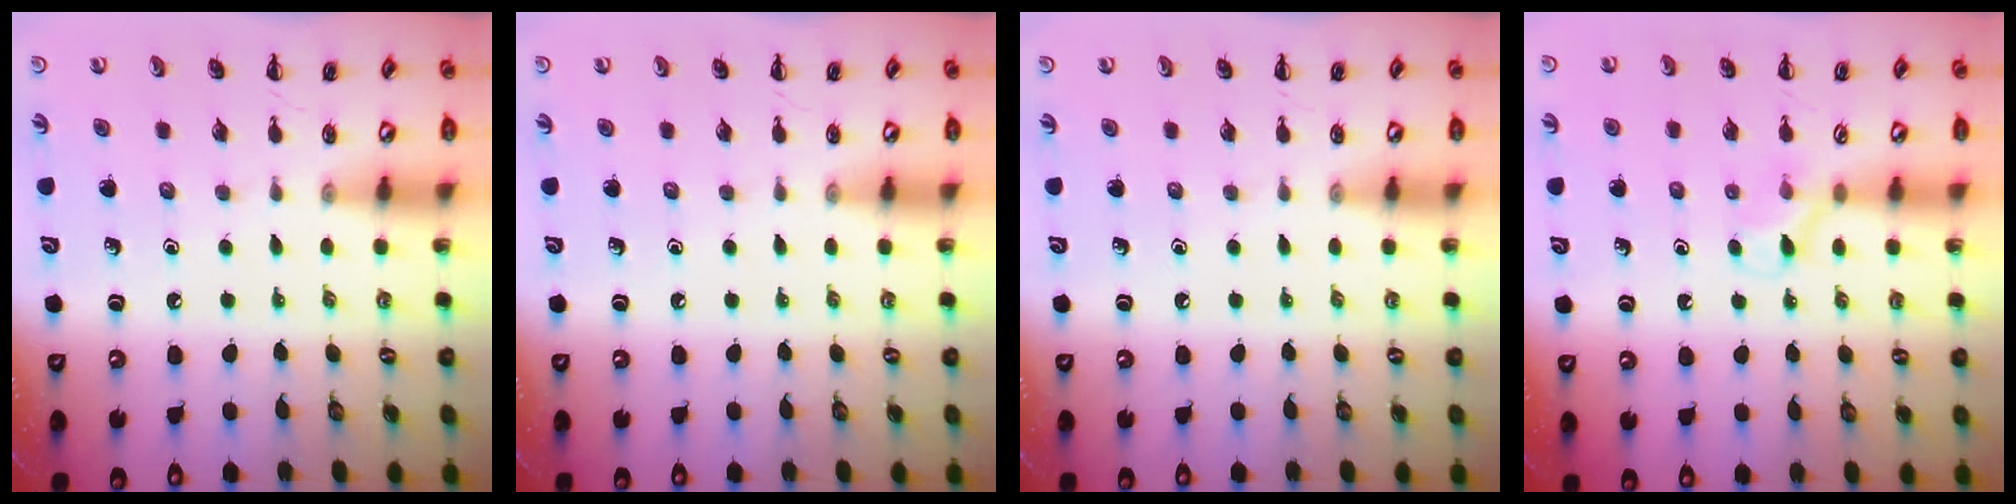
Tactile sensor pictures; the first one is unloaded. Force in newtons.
{"total": 0.0}
{"total": 0.0}
{"total": 3.7, "press": 3.4, "slide": 1.5}